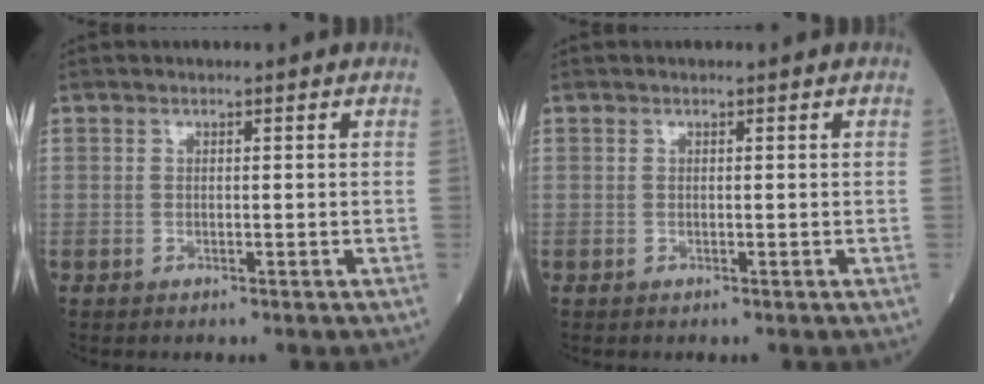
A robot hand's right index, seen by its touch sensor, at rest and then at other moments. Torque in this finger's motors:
{"motor_torque": [0.01, 0.01, 0.00, -0.01]}